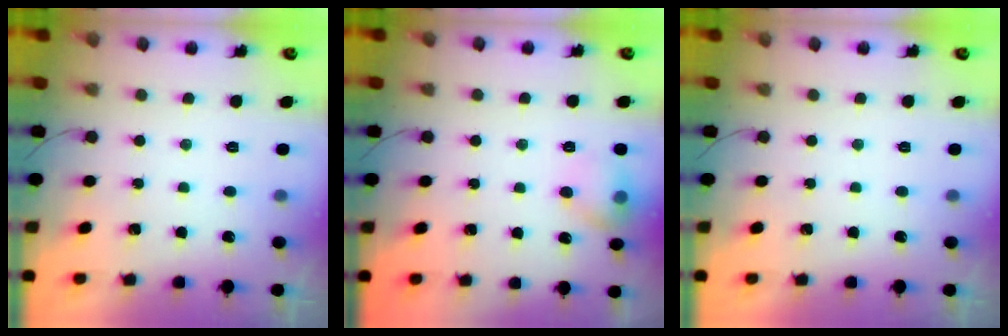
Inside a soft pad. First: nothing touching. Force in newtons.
{"total": 8.2, "press": 8.1, "slide": 1.1}
{"total": 0.0}